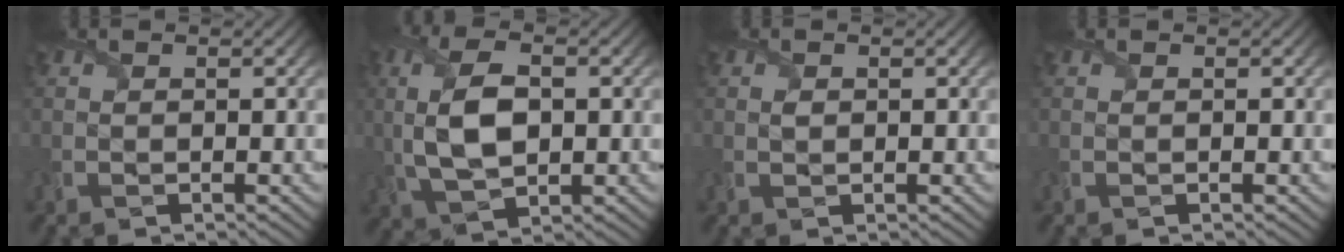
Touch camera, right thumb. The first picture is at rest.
{"total": 8.3, "force": [0.4, 4.4, 7.1], "torque": [-0.162, 0.004, 0.005]}
{"total": 0.5, "force": [0.2, 0.4, 0.4], "torque": [-0.009, 0.000, 0.003]}
{"total": 0.0}